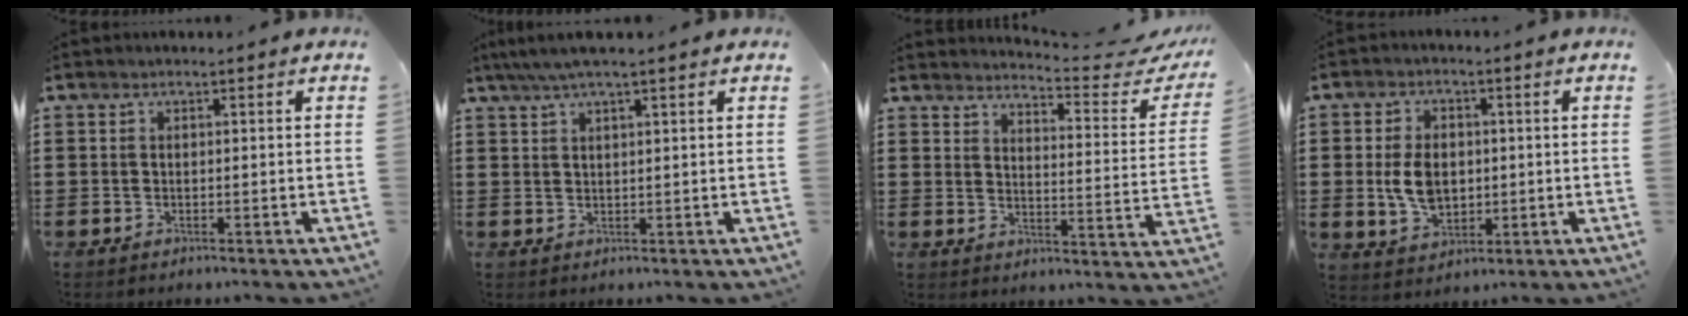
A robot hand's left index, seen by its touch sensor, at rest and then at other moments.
{"total": 2.6, "force": [1.7, 0.1, 2.0], "torque": [-0.043, 0.003, 0.029]}
{"total": 3.9, "force": [3.6, -0.3, 1.5], "torque": [-0.035, -0.036, 0.053]}
{"total": 6.4, "force": [0.1, 4.3, 4.7], "torque": [-0.108, 0.003, -0.007]}